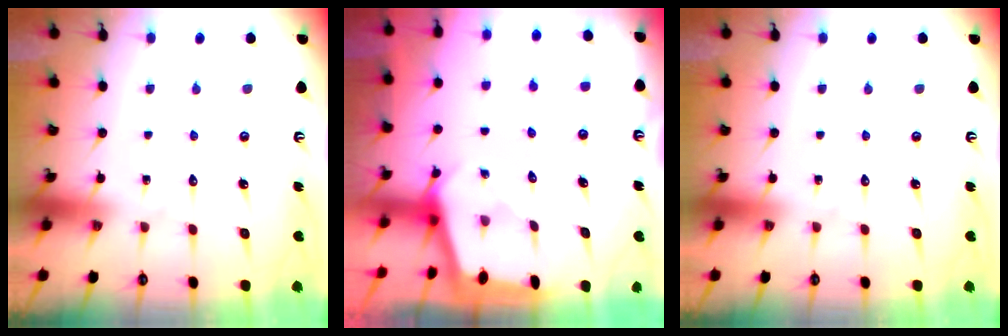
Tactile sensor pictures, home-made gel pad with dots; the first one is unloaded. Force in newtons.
{"total": 1.7, "press": 1.7, "slide": 0.1}
{"total": 0.0}